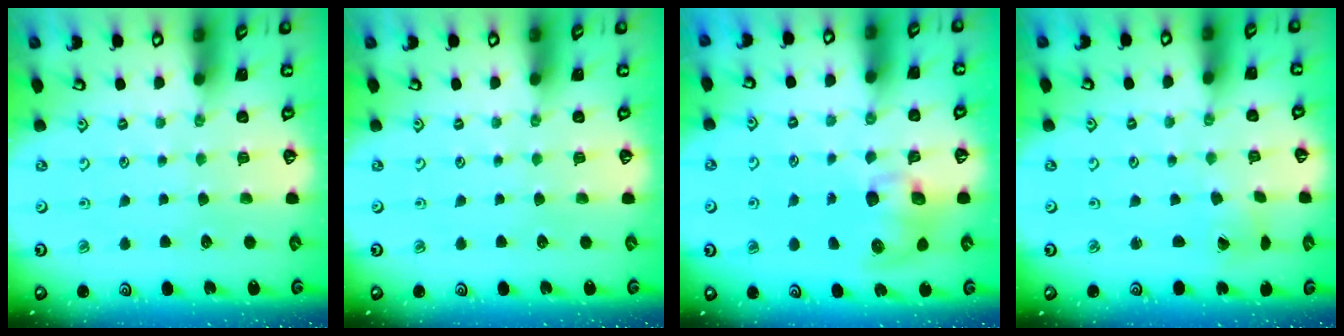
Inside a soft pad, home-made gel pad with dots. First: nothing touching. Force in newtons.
{"total": 0.0}
{"total": 8.8, "press": 8.7, "slide": 1.2}
{"total": 1.4, "press": 1.4, "slide": 0.3}